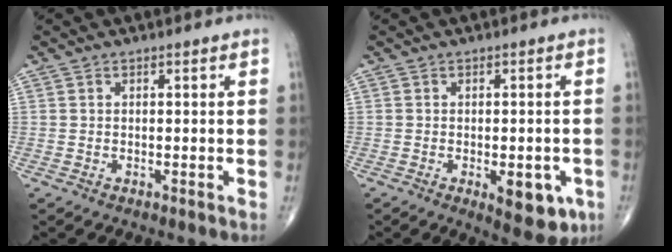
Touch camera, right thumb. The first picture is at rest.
{"total": 7.9, "force": [-2.8, 3.5, 6.5], "torque": [-0.065, -0.001, -0.026]}